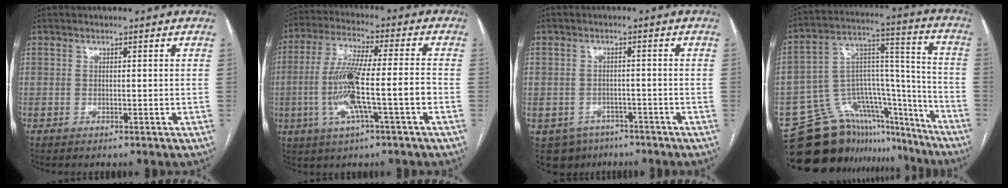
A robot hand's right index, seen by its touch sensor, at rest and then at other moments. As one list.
[{"total": 12.5, "force": [-3.0, 0.8, 12.1], "torque": [-0.238, 0.006, -0.057]}, {"total": 6.1, "force": [-3.5, 5.0, 0.7], "torque": [-0.007, 0.008, -0.041]}, {"total": 22.2, "force": [-18.5, 10.2, 6.5], "torque": [-0.097, 0.076, -0.274]}]